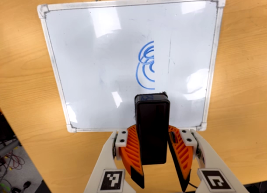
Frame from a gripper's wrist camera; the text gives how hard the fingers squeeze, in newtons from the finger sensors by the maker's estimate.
{"total": 9.0, "left": 9.7, "right": 8.4}